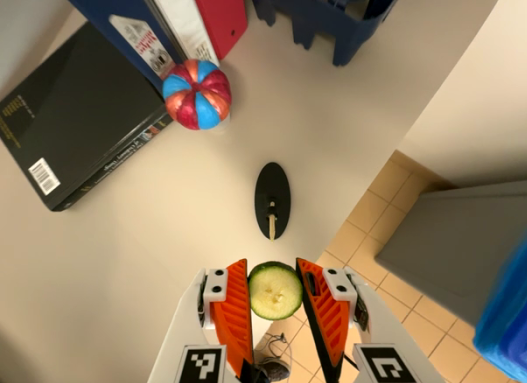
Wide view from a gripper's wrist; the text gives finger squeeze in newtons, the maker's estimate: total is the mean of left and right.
{"total": 8.1, "left": 7.9, "right": 8.3}